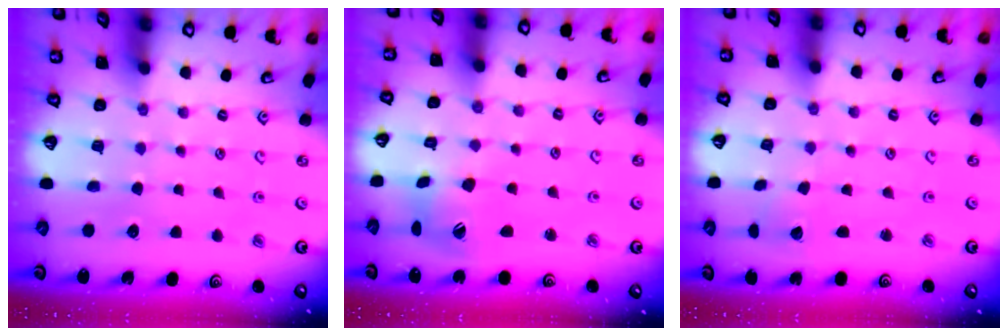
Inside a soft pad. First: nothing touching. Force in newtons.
{"total": 10.5, "press": 10.5, "slide": 0.9}
{"total": 2.0, "press": 2.0, "slide": 0.1}